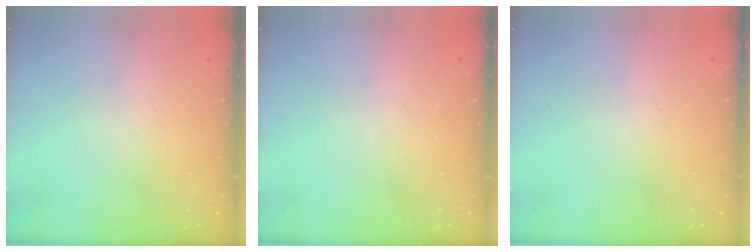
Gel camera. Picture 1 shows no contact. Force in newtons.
{"total": 0.0}
{"total": 0.0}